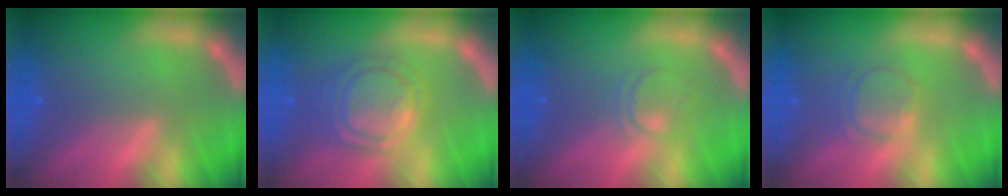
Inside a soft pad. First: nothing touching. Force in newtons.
{"total": 7.0}
{"total": 2.0}
{"total": 3.0}